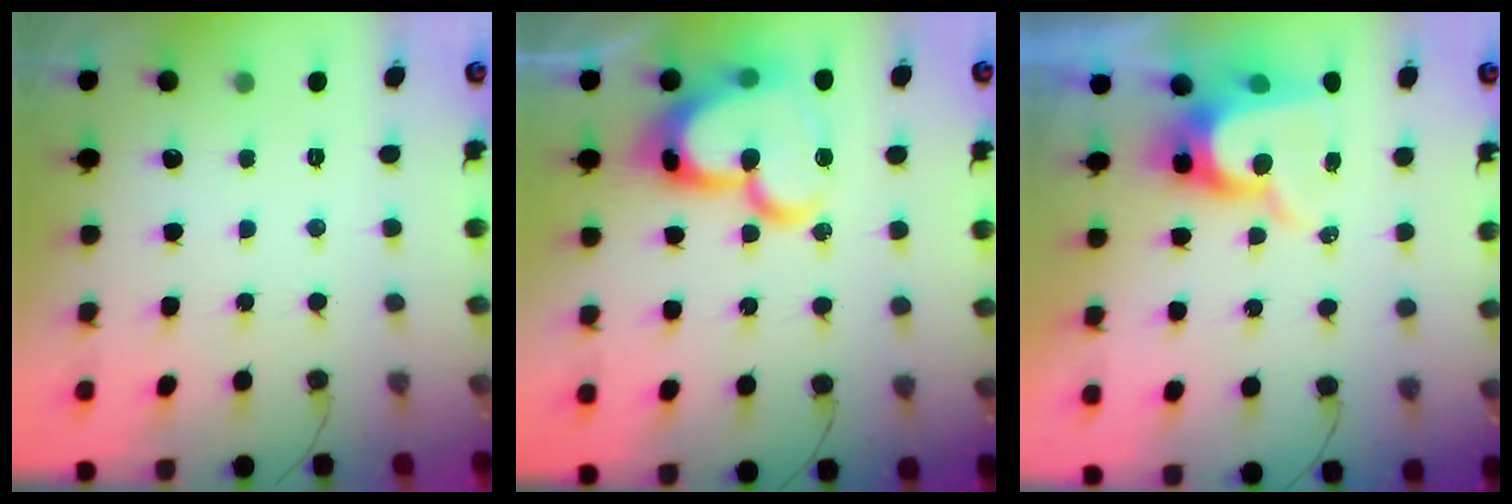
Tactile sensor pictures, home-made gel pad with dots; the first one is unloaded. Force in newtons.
{"total": 24.5, "press": 24.4, "slide": 2.8}
{"total": 13.3, "press": 13.3, "slide": 0.7}